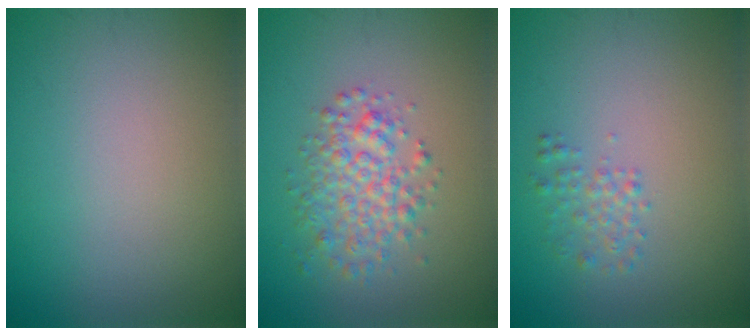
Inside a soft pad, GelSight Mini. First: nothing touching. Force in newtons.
{"total": 3.6, "press": 3.6, "slide": 0.1}
{"total": 1.5, "press": 1.5, "slide": 0.1}